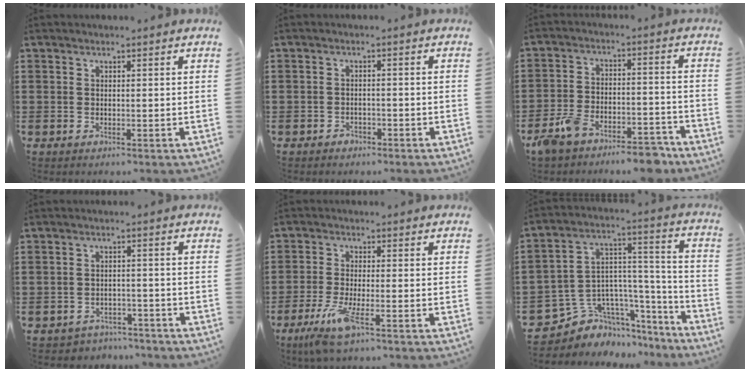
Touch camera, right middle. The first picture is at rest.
{"total": 1.3, "force": [-1.1, 0.6, 0.0], "torque": [-0.006, 0.000, -0.025]}
{"total": 8.4, "force": [-7.4, 2.1, 3.3], "torque": [-0.069, 0.017, -0.143]}
{"total": 2.8, "force": [-2.7, 0.6, -0.3], "torque": [-0.004, -0.001, -0.059]}
{"total": 5.9, "force": [-3.3, 1.0, 4.8], "torque": [-0.103, -0.017, -0.060]}
{"total": 6.6, "force": [-4.5, 4.8, 0.4], "torque": [-0.031, -0.009, -0.081]}